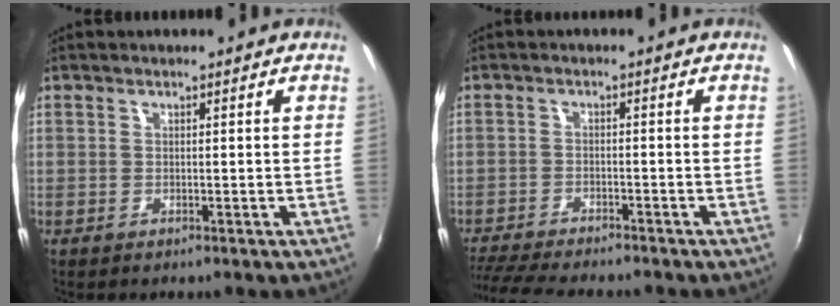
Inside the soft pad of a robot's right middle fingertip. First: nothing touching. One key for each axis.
{"total": 10.7, "fx": -9.6, "fy": 1.3, "fz": 4.5, "tx": -0.113, "ty": -0.025, "tz": -0.161}